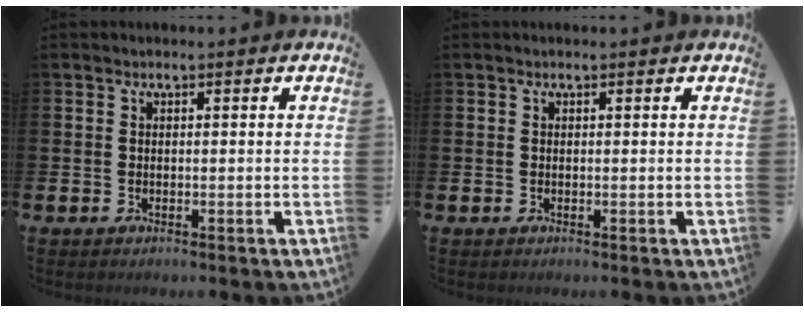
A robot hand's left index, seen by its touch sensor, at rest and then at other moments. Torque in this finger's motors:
{"motor_torque": [0.67, -1.47, 0.19, 0.01]}